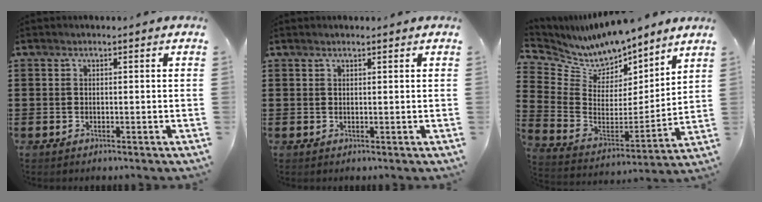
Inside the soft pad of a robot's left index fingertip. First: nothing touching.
{"total": 0.7, "force": [0.5, 0.0, 0.5], "torque": [-0.010, 0.000, 0.010]}
{"total": 8.1, "force": [7.6, 2.6, 0.8], "torque": [-0.067, -0.061, 0.137]}